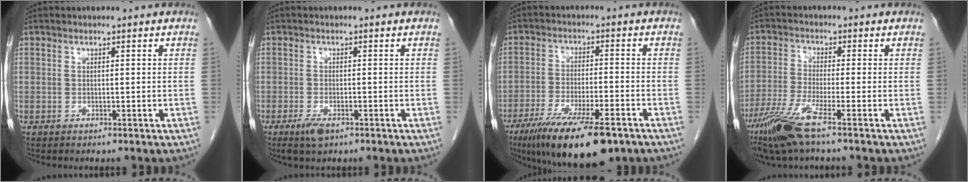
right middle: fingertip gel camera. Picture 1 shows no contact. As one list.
[{"total": 2.9, "force": [-1.7, 0.9, 2.1], "torque": [-0.046, -0.003, -0.028]}, {"total": 15.5, "force": [-10.5, 3.0, 11.0], "torque": [-0.177, -0.037, -0.172]}, {"total": 7.7, "force": [-4.8, -0.2, 6.0], "torque": [-0.128, -0.022, -0.099]}]